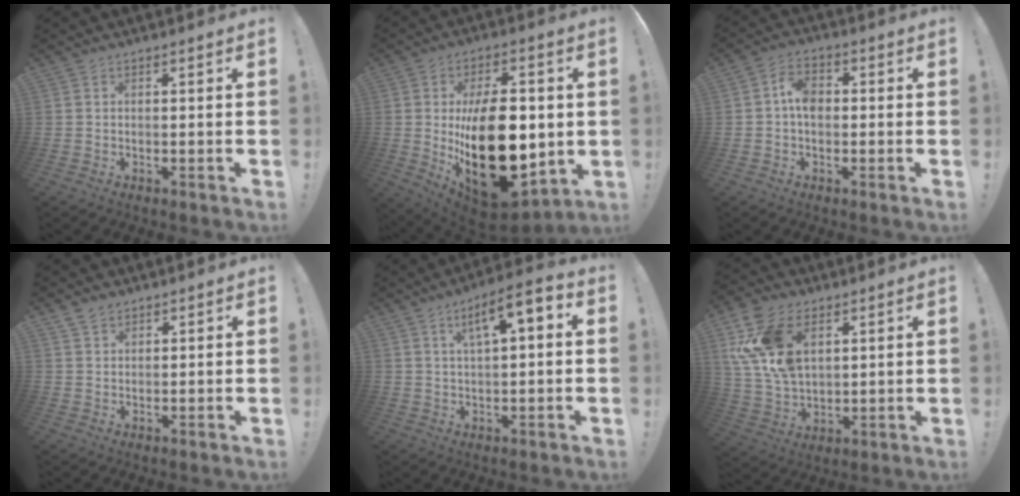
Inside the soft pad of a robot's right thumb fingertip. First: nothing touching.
{"total": 29.1, "force": [-1.9, 16.3, 24.1], "torque": [-0.411, -0.005, -0.011]}
{"total": 6.7, "force": [0.0, 4.8, 4.6], "torque": [-0.077, 0.008, 0.000]}
{"total": 3.0, "force": [2.4, 1.5, 0.8], "torque": [-0.003, -0.014, 0.043]}
{"total": 8.8, "force": [2.9, 2.5, 8.0], "torque": [-0.119, -0.012, 0.045]}
{"total": 18.1, "force": [6.8, 12.1, 11.6], "torque": [-0.238, -0.024, 0.131]}